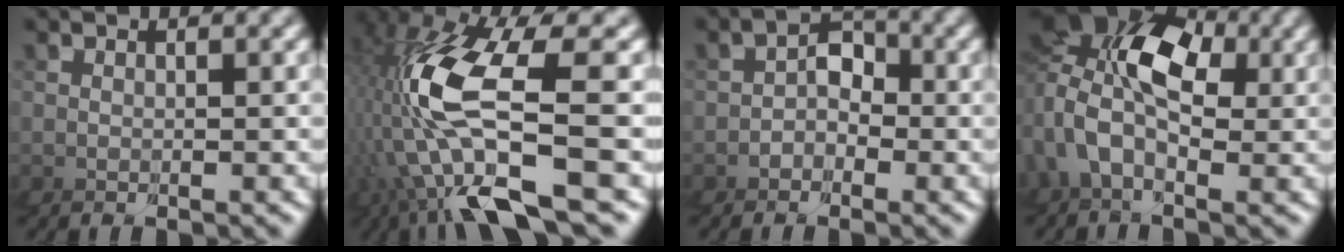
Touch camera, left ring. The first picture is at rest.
{"total": 7.0, "force": [-1.3, 2.8, 6.3], "torque": [-0.195, -0.003, -0.010]}
{"total": 4.4, "force": [-0.9, 4.3, 0.3], "torque": [-0.033, -0.015, -0.018]}
{"total": 8.5, "force": [1.8, 6.9, 4.7], "torque": [-0.116, 0.006, 0.016]}